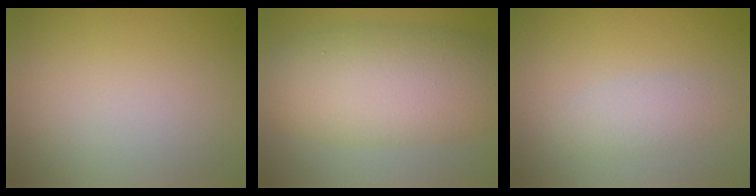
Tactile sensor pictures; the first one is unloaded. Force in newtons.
{"total": 9.3, "press": 9.3, "slide": 0.1}
{"total": 1.8, "press": 1.8, "slide": 0.0}